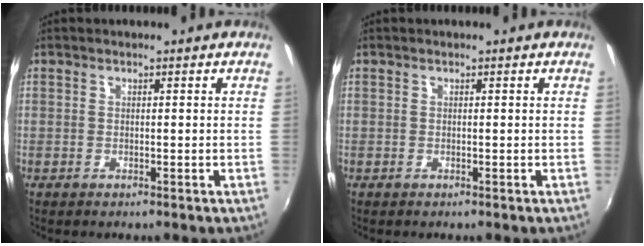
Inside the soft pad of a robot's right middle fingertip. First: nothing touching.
{"total": 0.0}